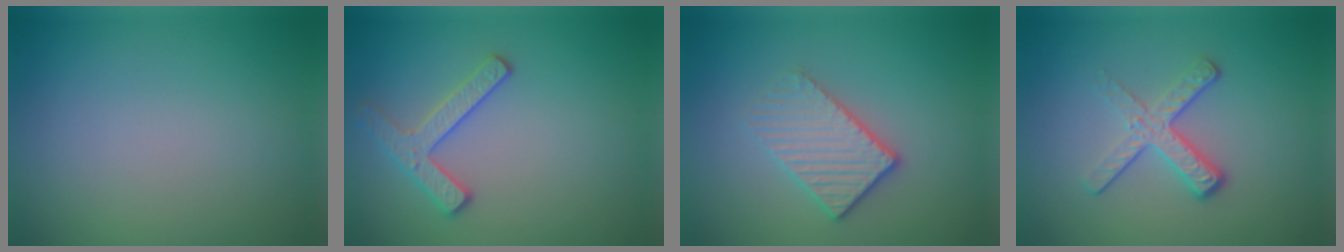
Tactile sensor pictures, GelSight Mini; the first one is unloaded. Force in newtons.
{"total": 2.5, "press": 2.4, "slide": 0.5}
{"total": 3.2, "press": 2.9, "slide": 1.4}
{"total": 3.5, "press": 2.4, "slide": 2.6}